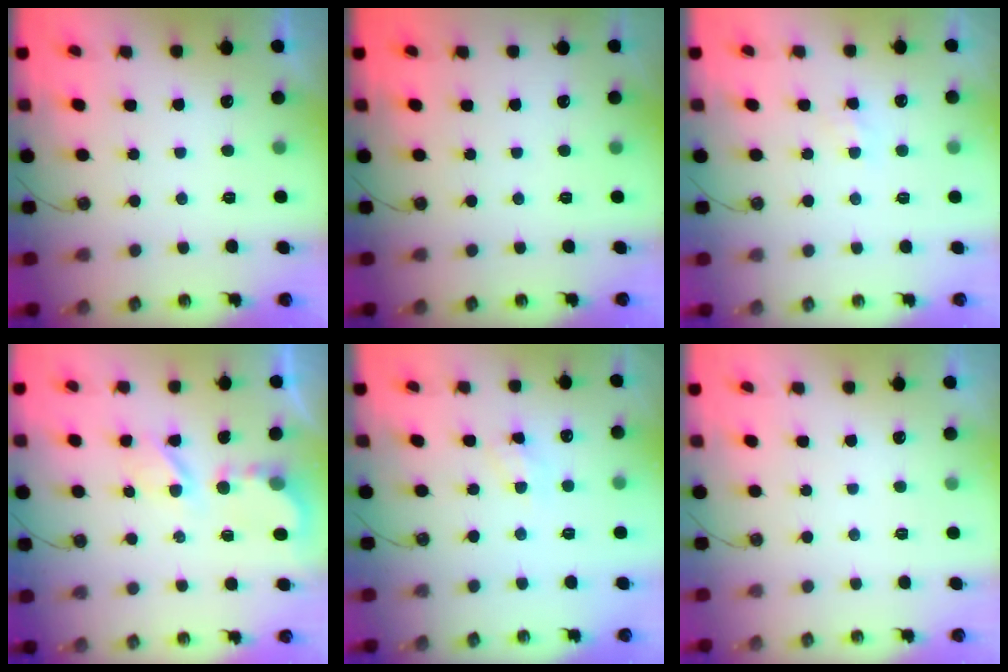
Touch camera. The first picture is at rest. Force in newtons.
{"total": 0.0}
{"total": 5.6, "press": 5.6, "slide": 0.6}
{"total": 5.3, "press": 5.3, "slide": 0.4}
{"total": 6.0, "press": 6.0, "slide": 0.7}
{"total": 0.0}